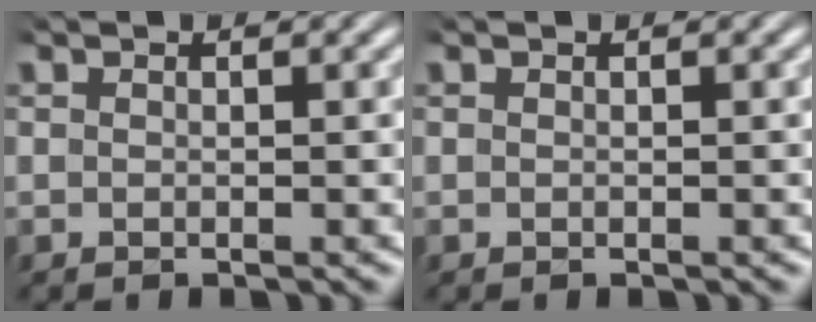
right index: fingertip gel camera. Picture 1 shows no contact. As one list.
[{"total": 0.0}]